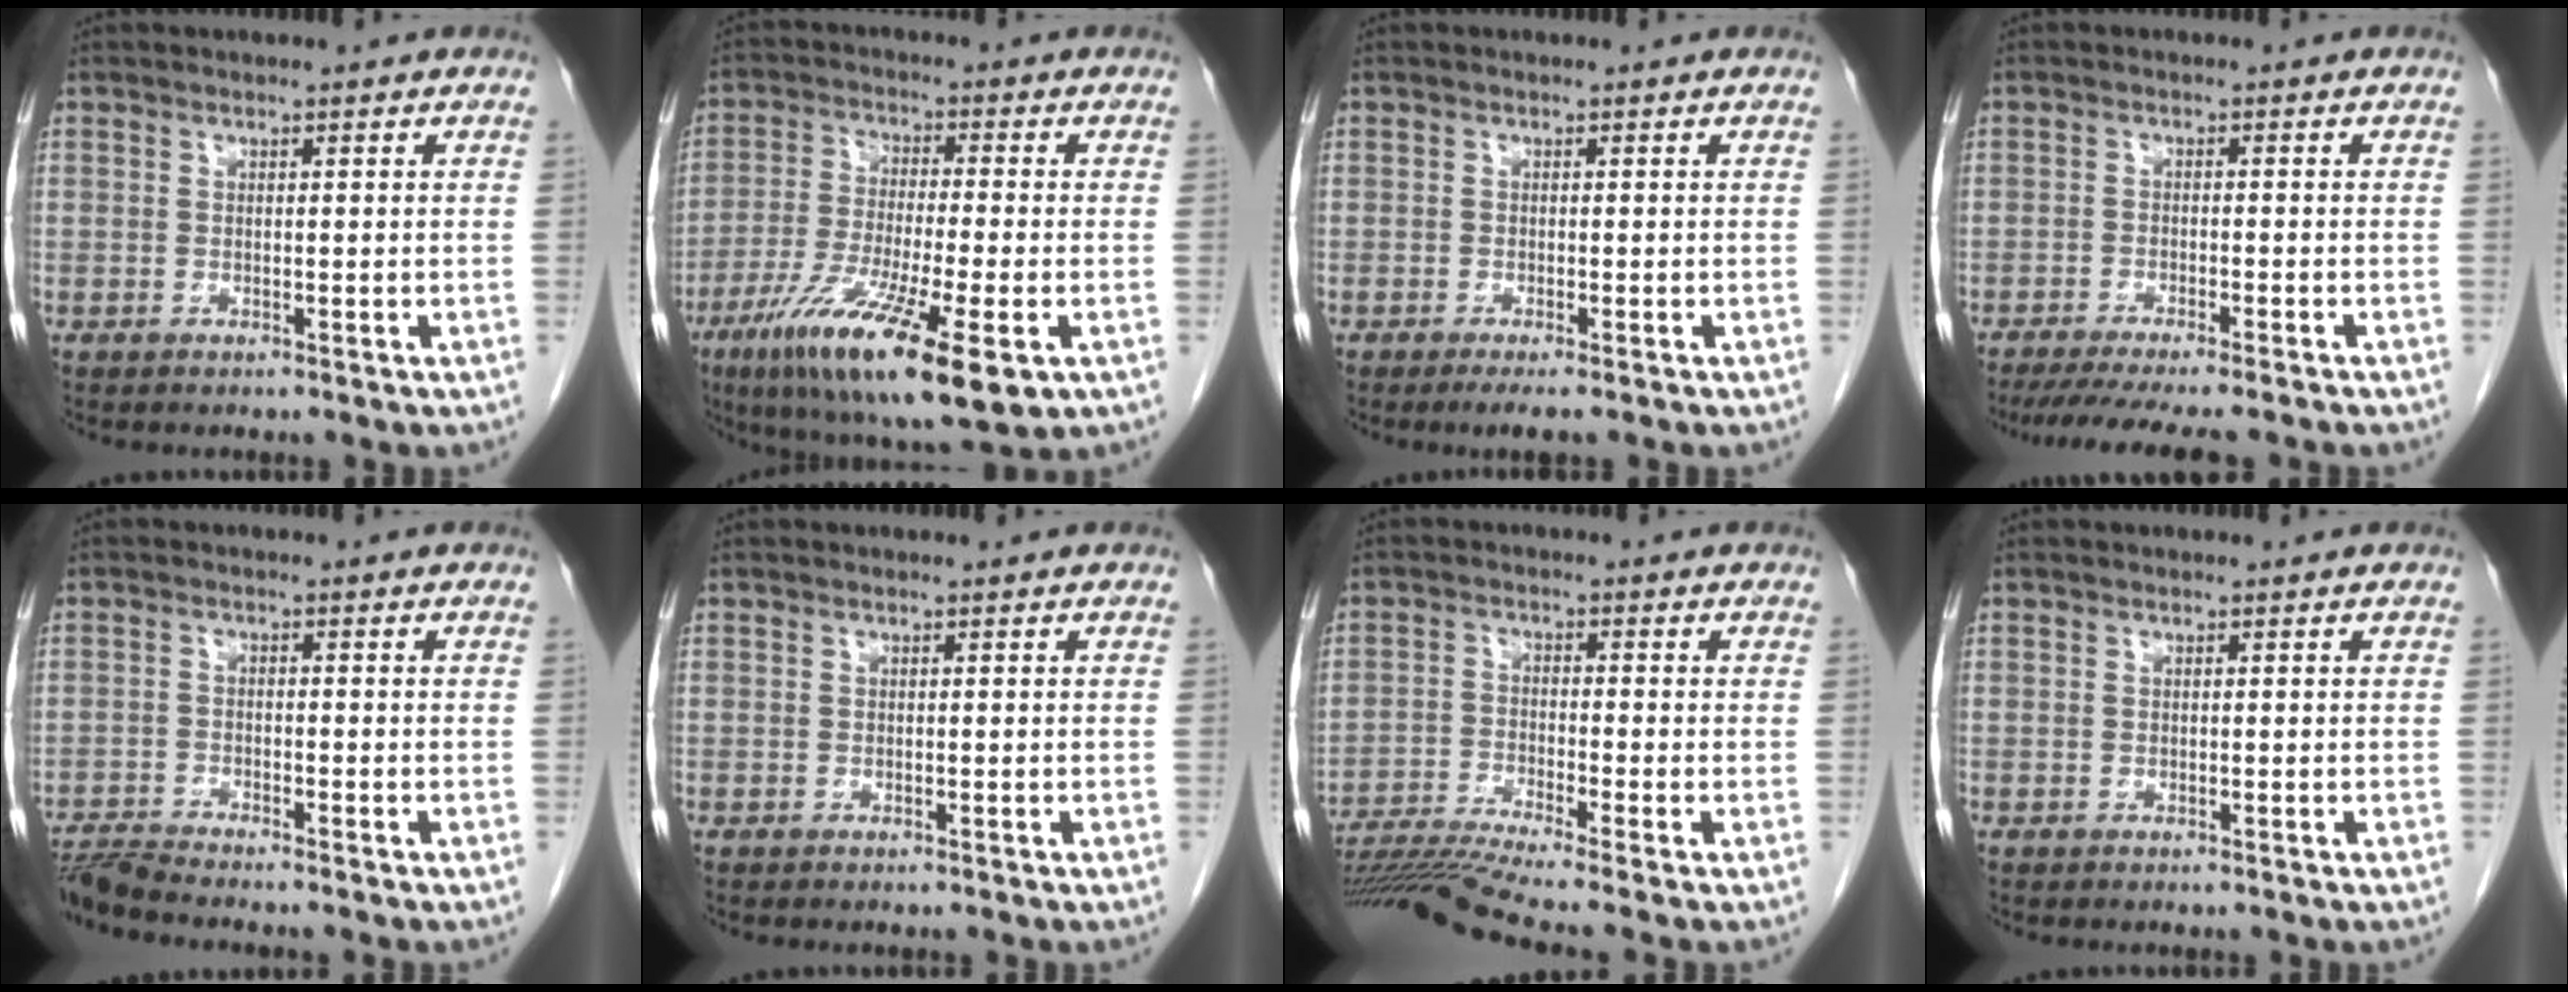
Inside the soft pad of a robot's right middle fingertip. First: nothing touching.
{"total": 17.3, "force": [-8.4, 2.6, 14.9], "torque": [-0.251, -0.039, -0.138]}
{"total": 2.4, "force": [-1.7, 0.2, 1.7], "torque": [-0.024, -0.007, -0.027]}
{"total": 11.6, "force": [-10.0, 0.7, 5.7], "torque": [-0.072, -0.021, -0.142]}
{"total": 5.1, "force": [-4.8, -1.3, 1.0], "torque": [-0.020, -0.014, -0.088]}
{"total": 0.0}
{"total": 9.9, "force": [-8.5, -2.5, 4.4], "torque": [-0.067, -0.022, -0.148]}
{"total": 0.0}